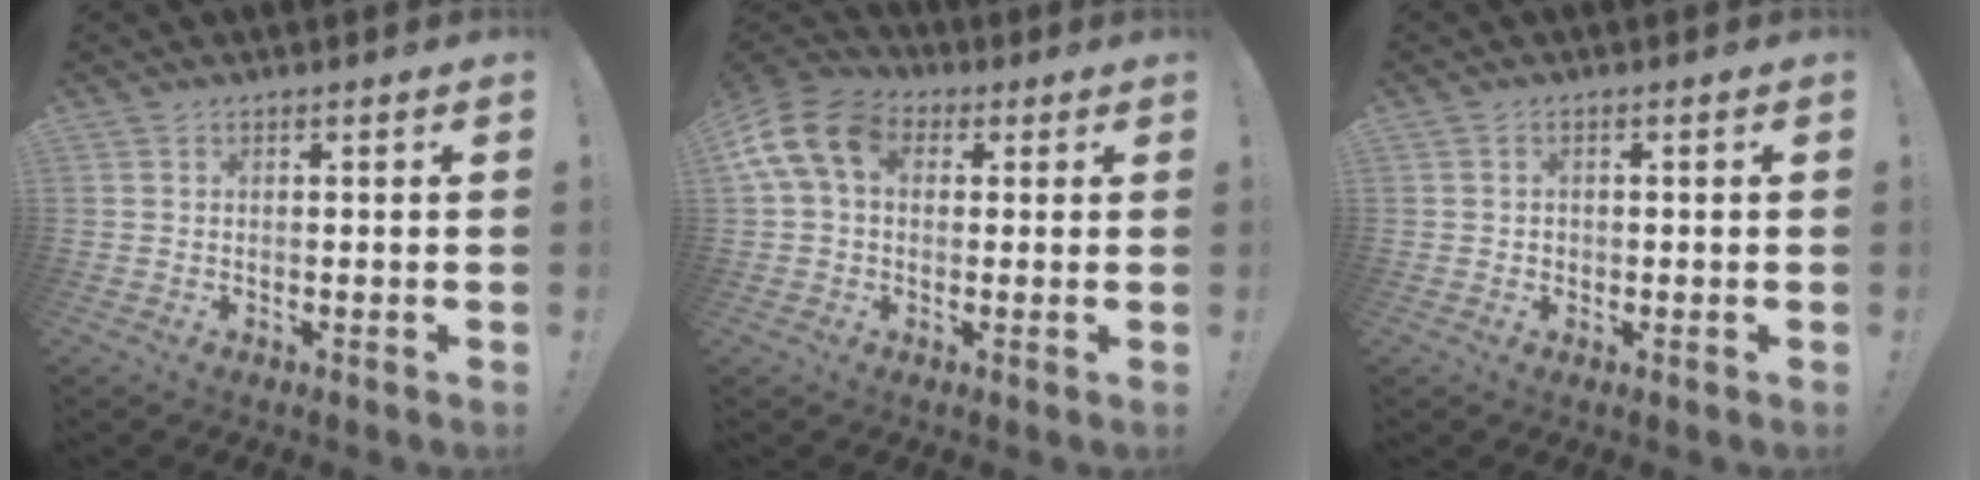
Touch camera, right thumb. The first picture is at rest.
{"total": 13.2, "force": [3.5, 9.1, 8.8], "torque": [-0.169, 0.003, 0.069]}
{"total": 1.4, "force": [-0.1, 1.3, 0.5], "torque": [-0.014, 0.005, -0.003]}